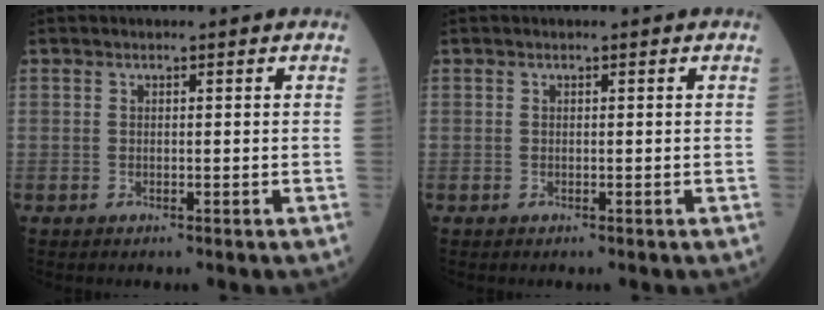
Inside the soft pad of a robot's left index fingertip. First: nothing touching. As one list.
[{"total": 0.0}]